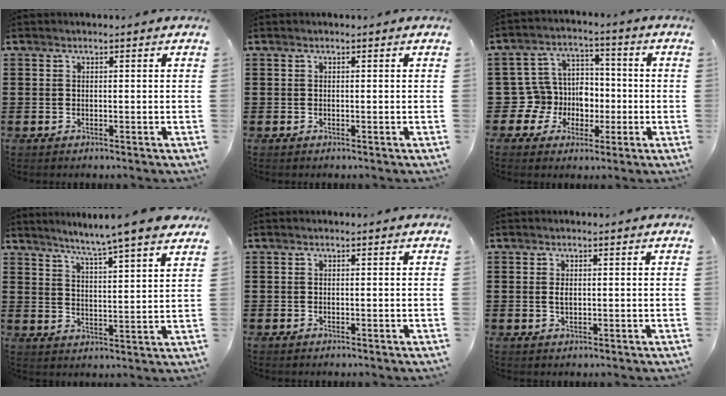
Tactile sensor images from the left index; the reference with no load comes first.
{"total": 0.0}
{"total": 8.8, "force": [-0.6, 8.4, 2.7], "torque": [-0.102, 0.000, -0.007]}
{"total": 5.6, "force": [5.1, -1.1, 2.2], "torque": [-0.066, -0.035, 0.082]}
{"total": 0.0}
{"total": 1.5, "force": [0.3, 0.7, 1.3], "torque": [-0.029, 0.003, 0.004]}